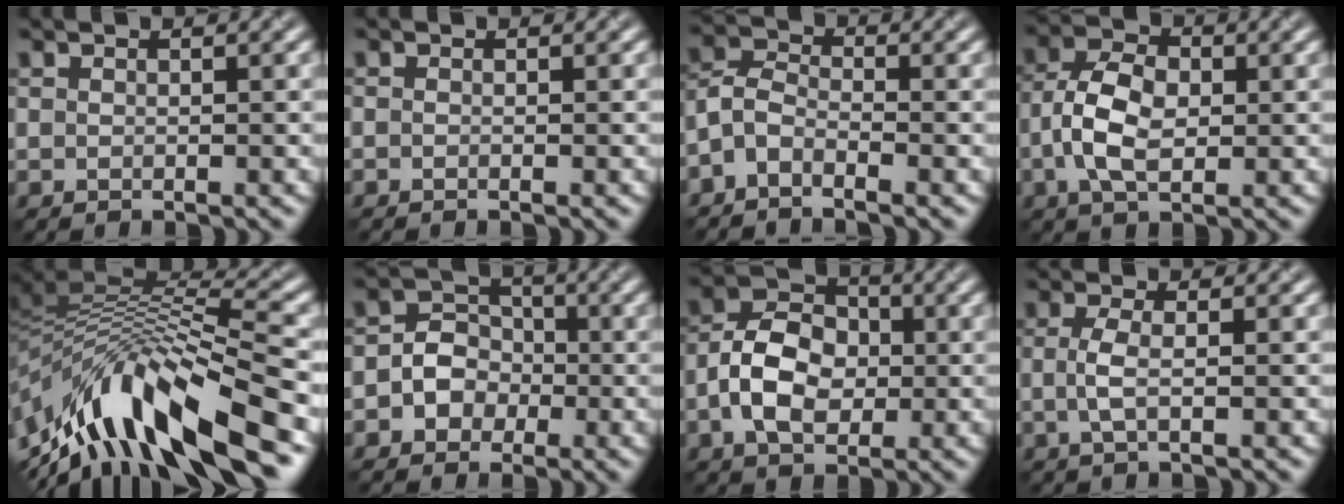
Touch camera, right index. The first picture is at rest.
{"total": 0.0}
{"total": 2.7, "force": [-1.7, 1.2, 1.7], "torque": [-0.037, 0.005, -0.049]}
{"total": 5.4, "force": [-0.7, 3.3, 4.2], "torque": [-0.087, -0.001, -0.018]}
{"total": 12.6, "force": [-5.8, 4.5, 10.2], "torque": [-0.199, 0.010, -0.100]}
{"total": 3.4, "force": [-1.1, 3.0, 1.4], "torque": [0.000, 0.001, -0.033]}
{"total": 6.1, "force": [-1.2, 4.2, 4.2], "torque": [-0.080, 0.005, -0.027]}
{"total": 2.1, "force": [-0.4, 0.6, 2.0], "torque": [-0.047, -0.004, -0.010]}